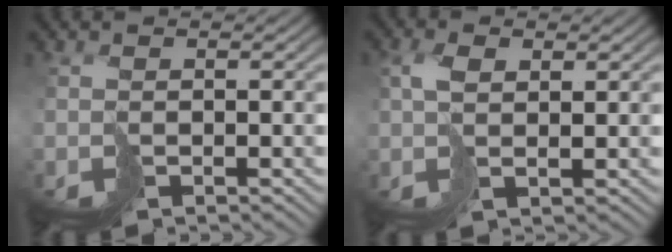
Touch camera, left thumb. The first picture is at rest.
{"total": 2.8, "force": [1.3, 1.2, 2.2], "torque": [-0.051, 0.003, 0.026]}